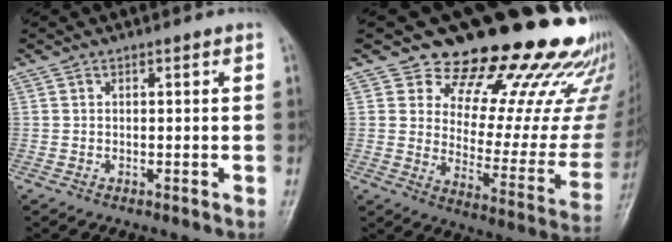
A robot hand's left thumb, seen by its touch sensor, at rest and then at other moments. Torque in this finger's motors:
{"motor_torque": [0.79, 0.58, 1.36, -1.40, 0.02]}